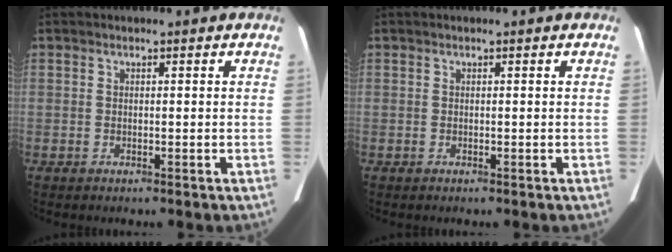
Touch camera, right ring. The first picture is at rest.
{"total": 0.0}